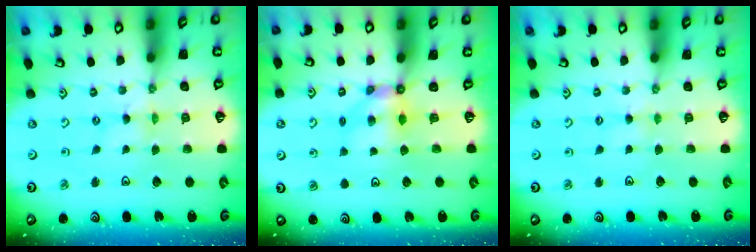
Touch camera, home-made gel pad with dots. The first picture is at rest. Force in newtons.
{"total": 5.7, "press": 5.7, "slide": 0.1}
{"total": 2.8, "press": 2.8, "slide": 0.3}